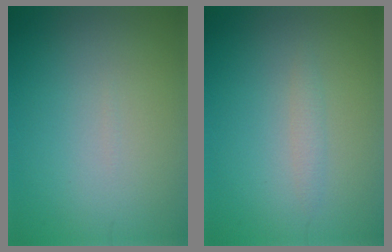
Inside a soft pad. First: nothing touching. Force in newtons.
{"total": 1.0, "press": 1.0, "slide": 0.1}